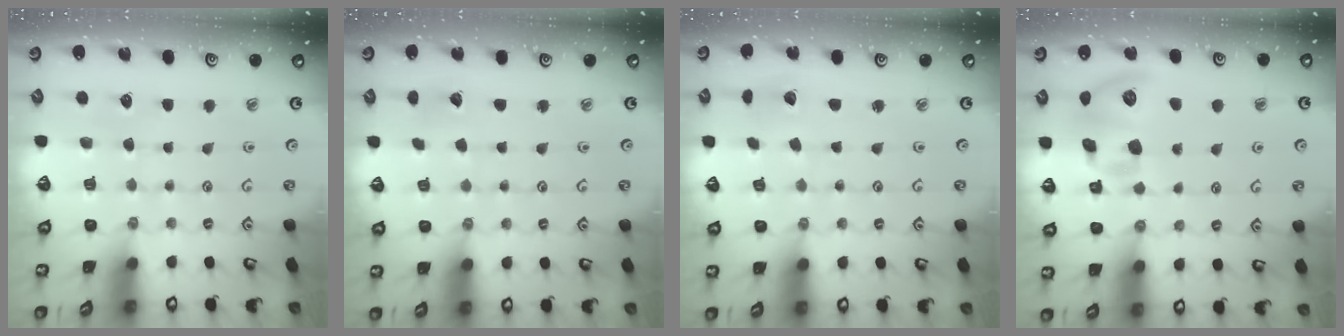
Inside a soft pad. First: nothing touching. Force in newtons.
{"total": 2.4, "press": 2.4, "slide": 0.2}
{"total": 2.0, "press": 2.0, "slide": 0.1}
{"total": 11.9, "press": 11.8, "slide": 1.8}